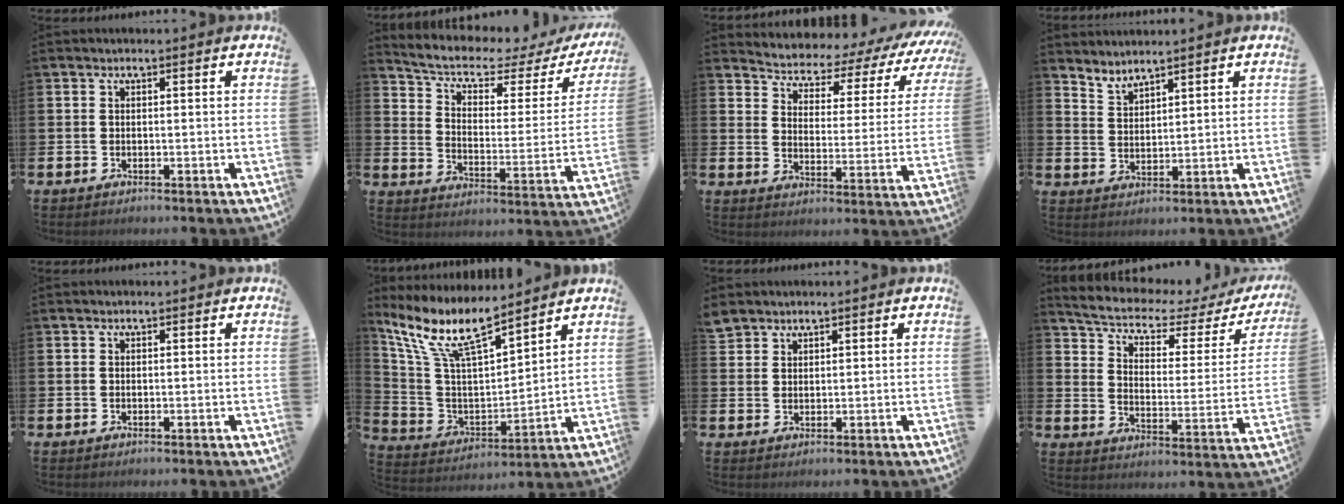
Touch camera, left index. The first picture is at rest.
{"total": 5.8, "force": [4.6, 2.0, 3.0], "torque": [-0.088, -0.034, 0.073]}
{"total": 4.1, "force": [3.8, 1.6, 0.4], "torque": [-0.032, -0.043, 0.054]}
{"total": 3.1, "force": [3.1, -0.1, -0.2], "torque": [-0.011, -0.017, 0.059]}
{"total": 0.0}
{"total": 10.5, "force": [8.7, 2.2, 5.5], "torque": [-0.147, -0.048, 0.151]}
{"total": 2.8, "force": [2.7, 0.9, -0.1], "torque": [0.003, -0.010, 0.050]}
{"total": 5.6, "force": [4.7, 1.6, 2.8], "torque": [-0.083, -0.037, 0.074]}